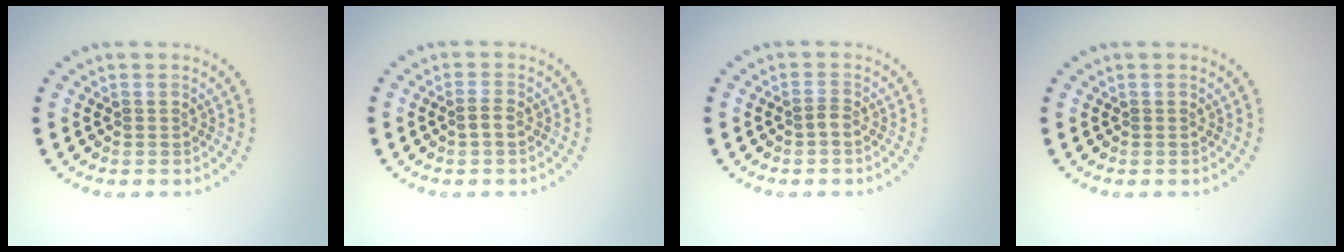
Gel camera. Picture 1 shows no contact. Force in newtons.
{"total": 1.0, "press": 1.0, "slide": 0.2}
{"total": 0.9, "press": 0.6, "slide": 0.7}
{"total": 0.0}